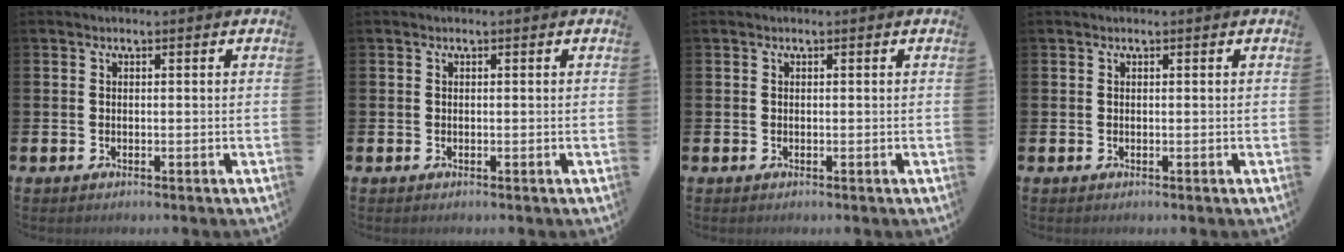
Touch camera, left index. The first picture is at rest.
{"total": 0.0}
{"total": 0.0}
{"total": 0.0}